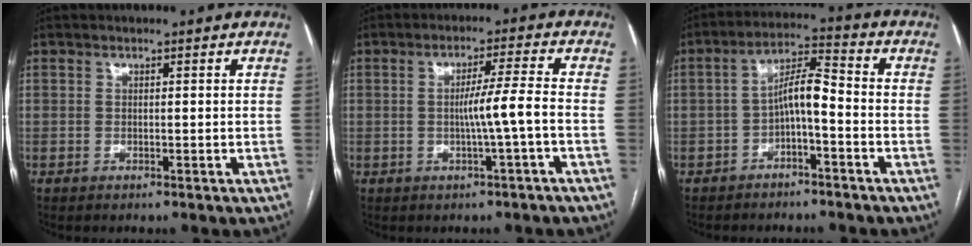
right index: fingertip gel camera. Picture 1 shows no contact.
{"total": 5.4, "force": [-1.1, -1.0, 5.2], "torque": [-0.084, 0.007, -0.018]}
{"total": 6.2, "force": [-1.9, 1.3, 5.8], "torque": [-0.104, 0.028, -0.034]}